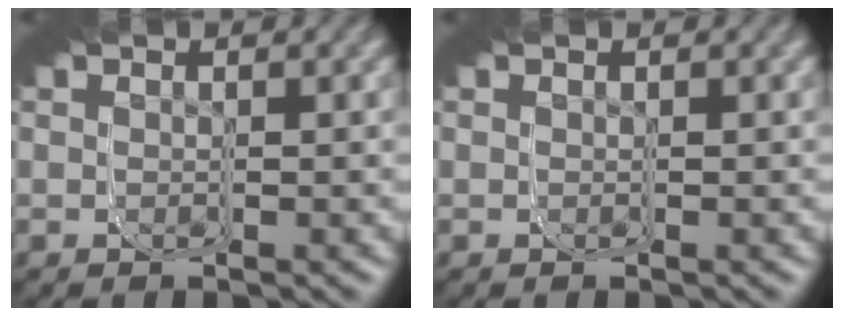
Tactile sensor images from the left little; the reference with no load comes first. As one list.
[{"total": 0.0}]